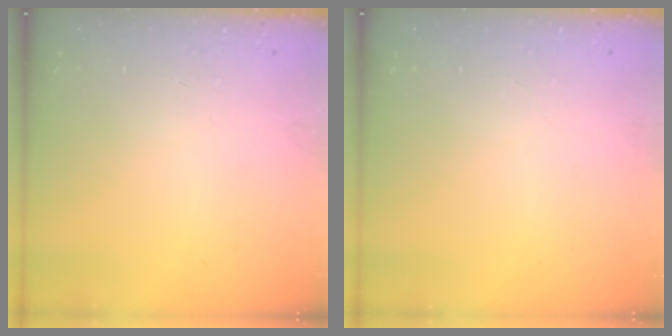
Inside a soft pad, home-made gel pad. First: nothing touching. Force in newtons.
{"total": 0.0}